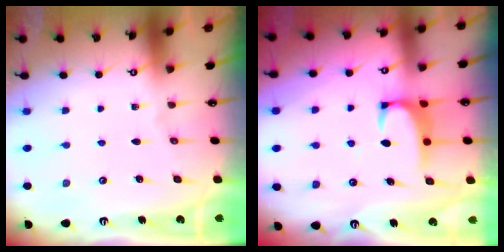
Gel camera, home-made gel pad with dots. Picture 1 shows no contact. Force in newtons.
{"total": 1.8, "press": 1.8, "slide": 0.4}